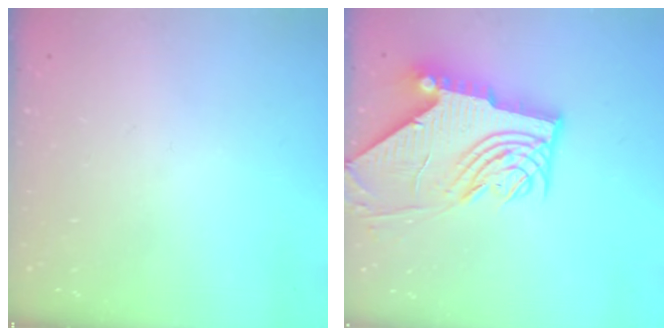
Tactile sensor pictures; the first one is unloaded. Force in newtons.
{"total": 17.8, "press": 17.7, "slide": 1.9}